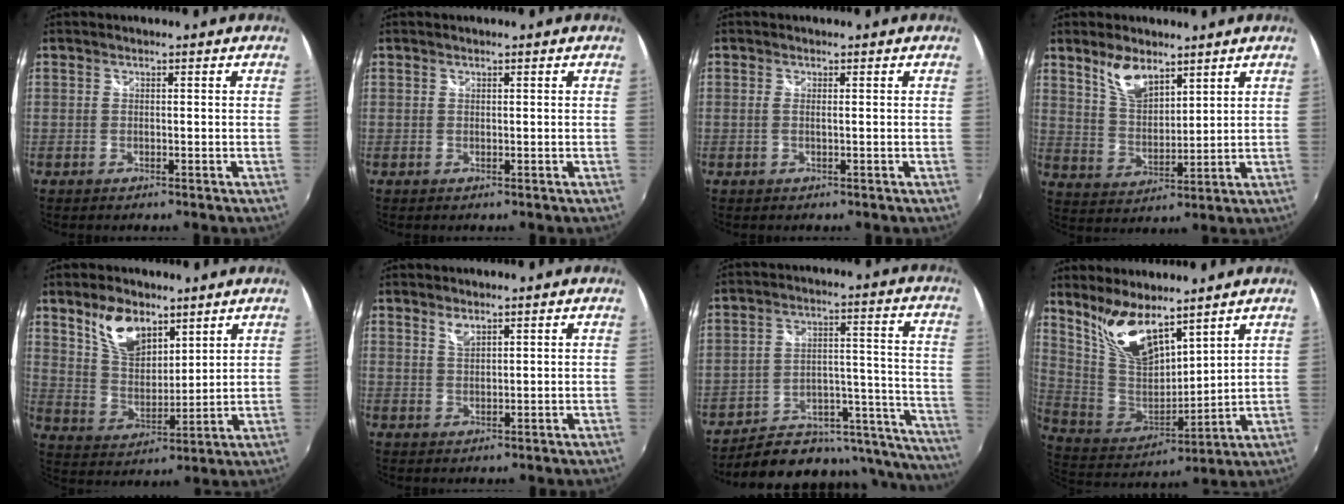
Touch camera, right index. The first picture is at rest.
{"total": 0.0}
{"total": 1.0, "force": [-0.1, -0.2, 0.9], "torque": [-0.019, -0.002, -0.003]}
{"total": 6.8, "force": [4.9, 2.7, 4.0], "torque": [-0.070, 0.004, 0.097]}
{"total": 10.9, "force": [7.0, 5.6, 6.2], "torque": [-0.113, 0.011, 0.137]}
{"total": 2.2, "force": [1.7, 0.6, 1.3], "torque": [-0.023, 0.000, 0.030]}
{"total": 21.0, "force": [-15.9, 10.1, 9.1], "torque": [-0.119, 0.041, -0.192]}
{"total": 14.2, "force": [9.9, 5.3, 8.7], "torque": [-0.169, -0.007, 0.209]}